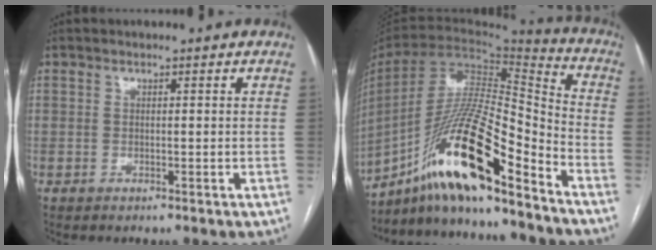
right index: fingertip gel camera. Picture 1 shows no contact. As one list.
[{"total": 20.8, "force": [-13.9, 2.3, 15.4], "torque": [-0.301, -0.005, -0.250]}]